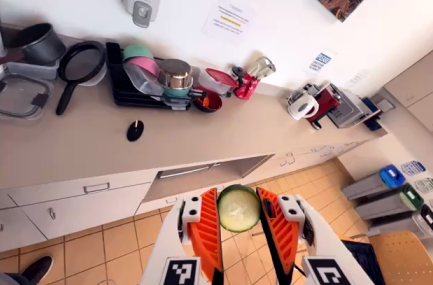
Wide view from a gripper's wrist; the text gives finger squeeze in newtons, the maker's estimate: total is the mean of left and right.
{"total": 8.0, "left": 7.7, "right": 8.3}